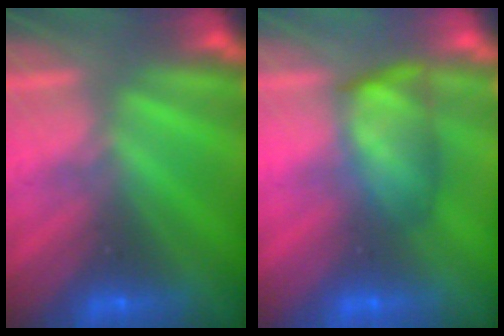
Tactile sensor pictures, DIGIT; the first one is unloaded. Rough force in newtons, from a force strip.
{"total": 4.5}